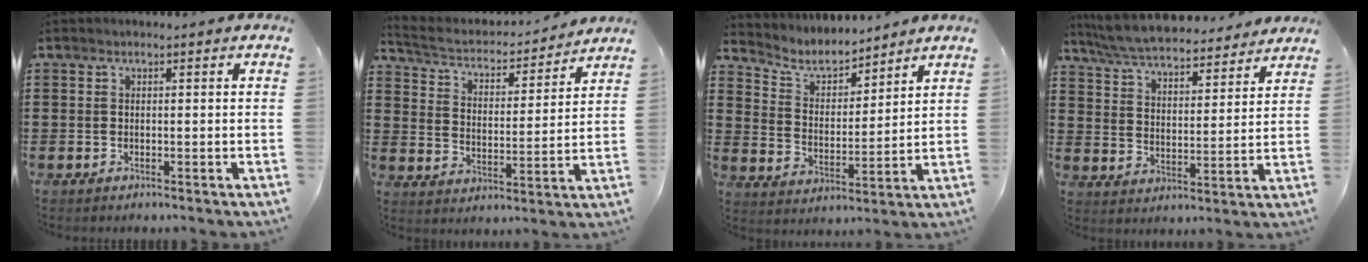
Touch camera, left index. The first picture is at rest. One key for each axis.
{"total": 3.5, "fx": 3.3, "fy": 0.9, "fz": 1.0, "tx": -0.040, "ty": -0.027, "tz": 0.047}
{"total": 5.6, "fx": 5.1, "fy": 1.7, "fz": 1.6, "tx": -0.059, "ty": -0.027, "tz": 0.086}
{"total": 6.4, "fx": 6.2, "fy": 0.4, "fz": 1.6, "tx": -0.061, "ty": -0.039, "tz": 0.107}